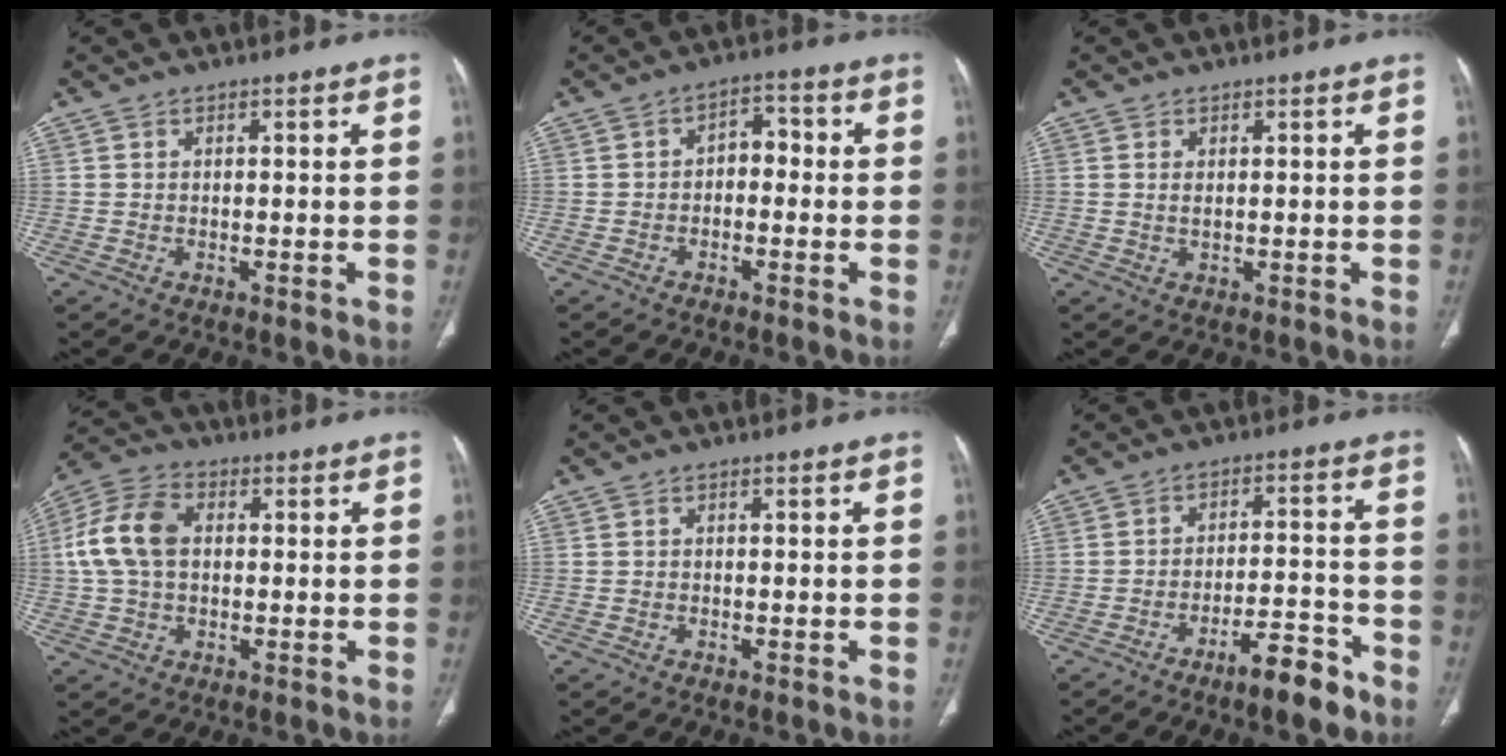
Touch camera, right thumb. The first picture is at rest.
{"total": 4.3, "force": [-0.7, 2.9, 3.1], "torque": [-0.030, 0.025, -0.022]}
{"total": 1.1, "force": [0.3, 0.5, 1.0], "torque": [-0.021, -0.001, 0.010]}
{"total": 11.0, "force": [1.1, 7.4, 8.1], "torque": [-0.168, 0.027, 0.016]}
{"total": 0.0}
{"total": 8.3, "force": [-5.9, 2.1, 5.5], "torque": [-0.084, 0.047, -0.090]}